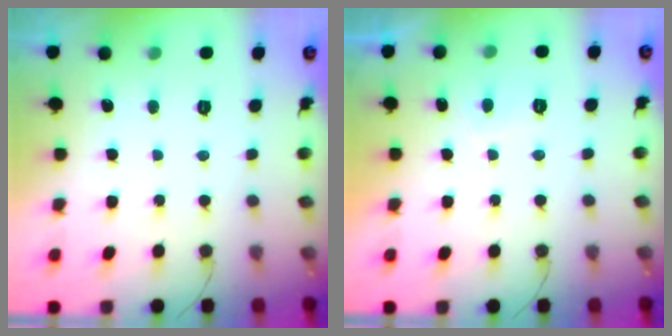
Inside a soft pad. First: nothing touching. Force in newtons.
{"total": 3.7, "press": 3.6, "slide": 0.8}